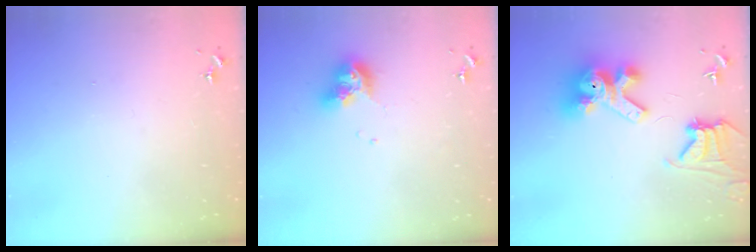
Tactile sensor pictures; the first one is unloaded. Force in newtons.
{"total": 10.0, "press": 10.0, "slide": 1.2}
{"total": 15.1, "press": 15.0, "slide": 1.7}